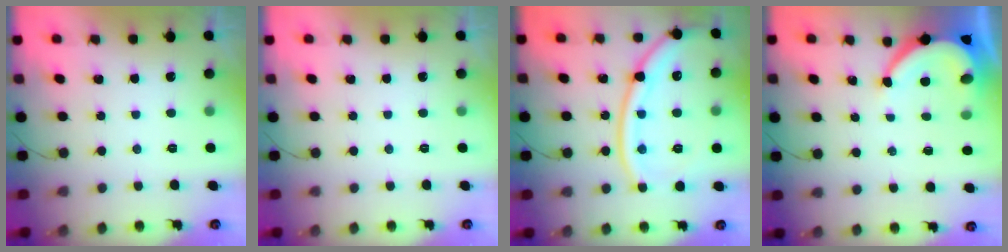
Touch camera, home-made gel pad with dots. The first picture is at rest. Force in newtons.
{"total": 0.0}
{"total": 18.6, "press": 18.5, "slide": 2.0}
{"total": 8.2, "press": 8.1, "slide": 1.2}